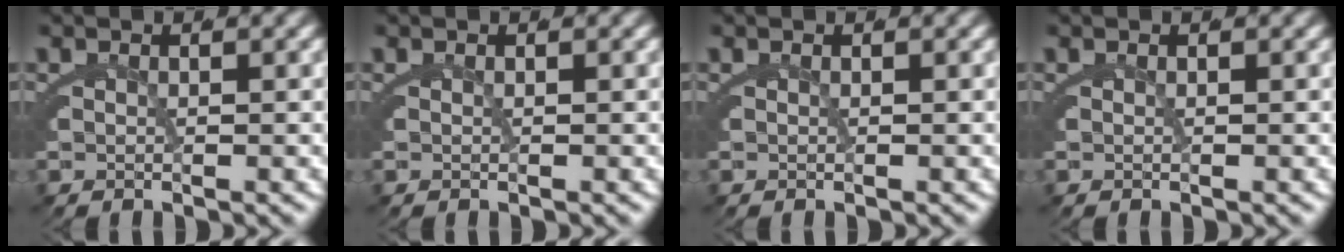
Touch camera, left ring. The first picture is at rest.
{"total": 0.0}
{"total": 0.0}
{"total": 0.0}